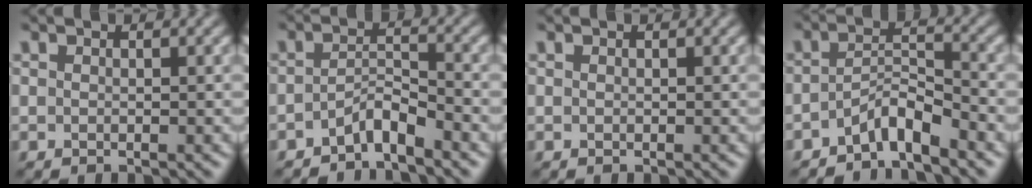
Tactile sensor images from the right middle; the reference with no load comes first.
{"total": 2.5, "force": [-2.0, 0.4, 1.4], "torque": [-0.024, 0.008, -0.042]}
{"total": 0.0}
{"total": 3.2, "force": [-2.5, 0.6, 1.9], "torque": [-0.032, 0.012, -0.052]}